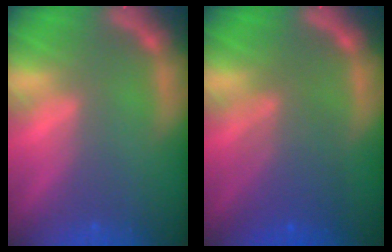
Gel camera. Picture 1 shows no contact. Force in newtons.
{"total": 5.6}